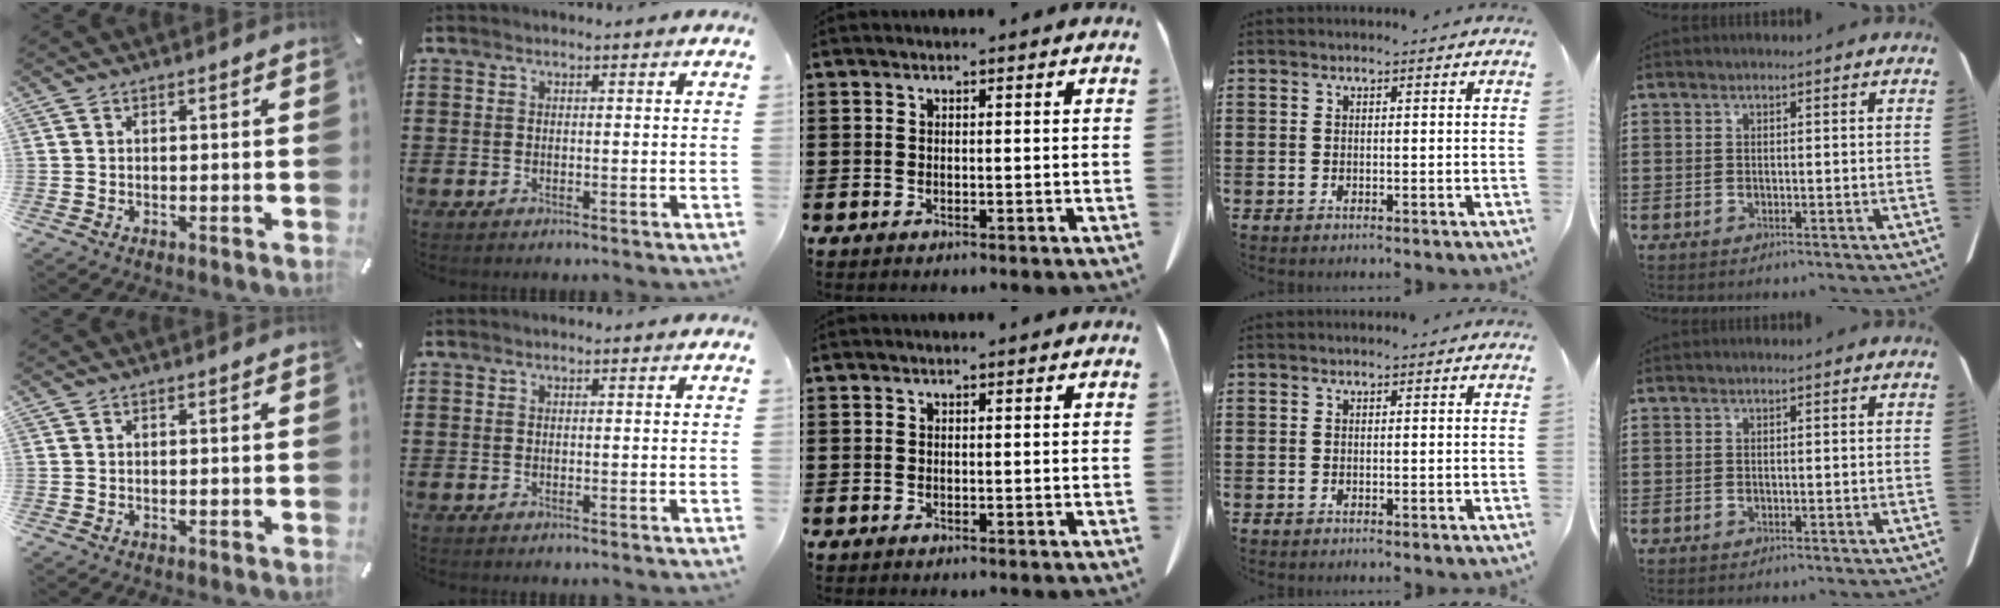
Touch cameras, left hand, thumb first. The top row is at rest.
{}